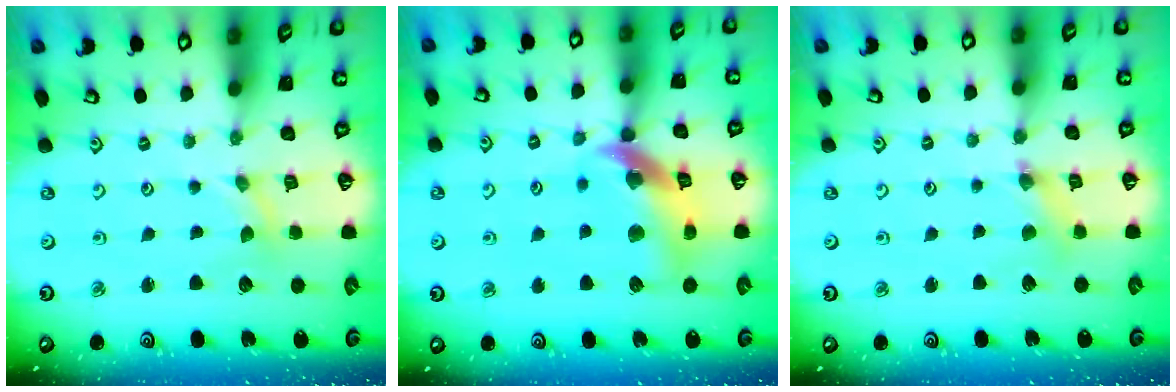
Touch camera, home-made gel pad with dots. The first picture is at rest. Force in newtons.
{"total": 14.9, "press": 14.8, "slide": 1.9}
{"total": 2.5, "press": 2.4, "slide": 0.3}